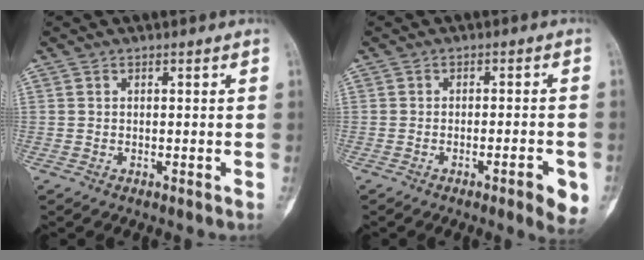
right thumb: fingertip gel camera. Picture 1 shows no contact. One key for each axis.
{"total": 5.9, "fx": -2.6, "fy": 1.3, "fz": 5.1, "tx": -0.065, "ty": 0.005, "tz": -0.031}